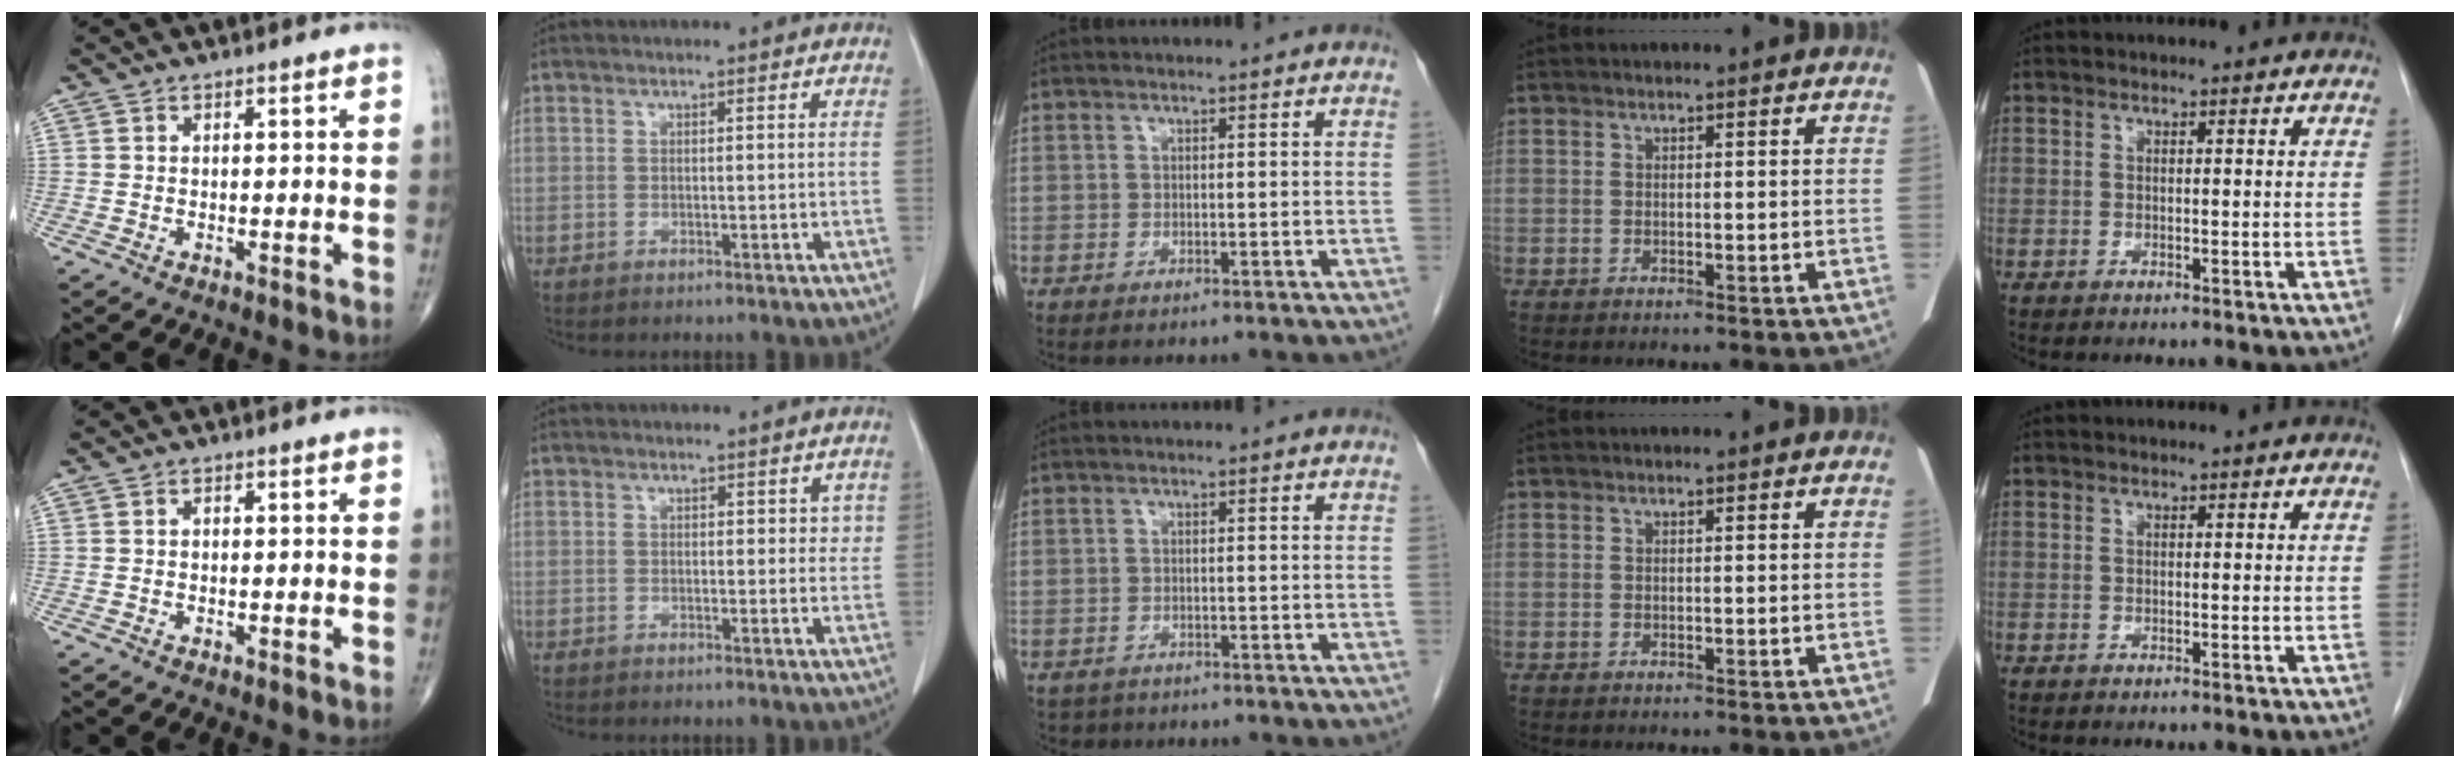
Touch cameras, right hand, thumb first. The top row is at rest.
{"thumb": {"total": 0.6, "force": [0.0, 0.5, 0.4], "torque": [-0.006, 0.002, -0.001]}, "index": {"total": 2.0, "force": [0.7, 1.4, 1.2], "torque": [-0.003, 0.003, 0.007]}, "middle": {"total": 2.1, "force": [-1.6, 1.3, -0.1], "torque": [-0.006, 0.001, -0.025]}}